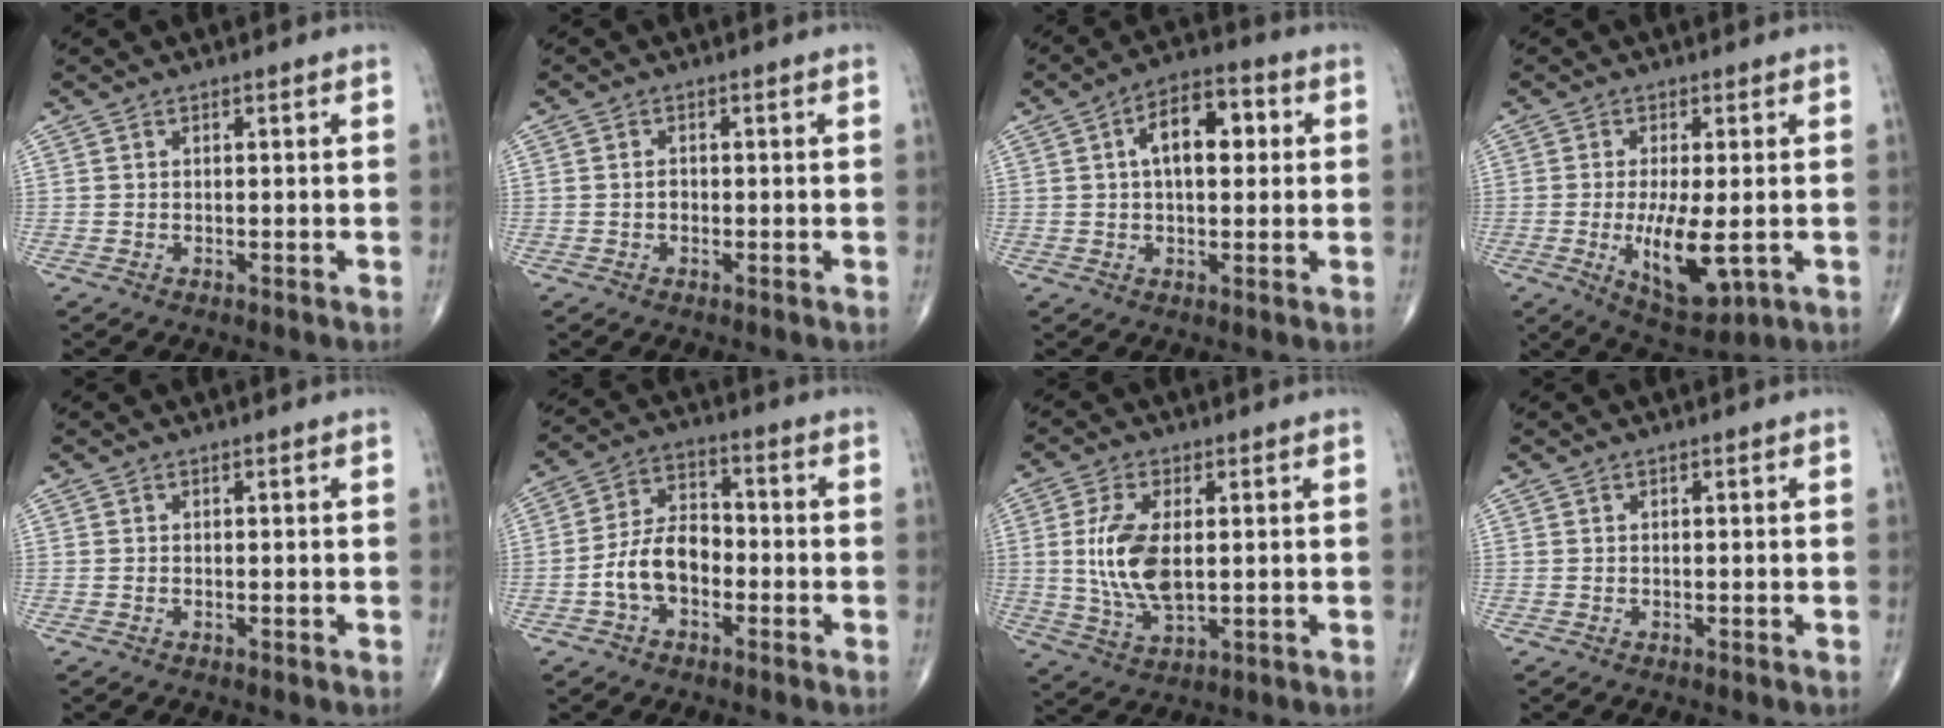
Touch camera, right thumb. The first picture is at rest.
{"total": 1.1, "force": [-0.3, 0.8, 0.7], "torque": [-0.008, 0.002, -0.005]}
{"total": 10.1, "force": [1.9, 5.3, 8.4], "torque": [-0.116, 0.020, 0.022]}
{"total": 10.2, "force": [-1.7, 3.6, 9.4], "torque": [-0.159, -0.024, -0.018]}
{"total": 0.0}
{"total": 9.2, "force": [-2.8, 5.7, 6.7], "torque": [-0.115, 0.035, -0.062]}
{"total": 11.0, "force": [0.8, 5.2, 9.6], "torque": [-0.198, -0.013, 0.022]}
{"total": 0.0}